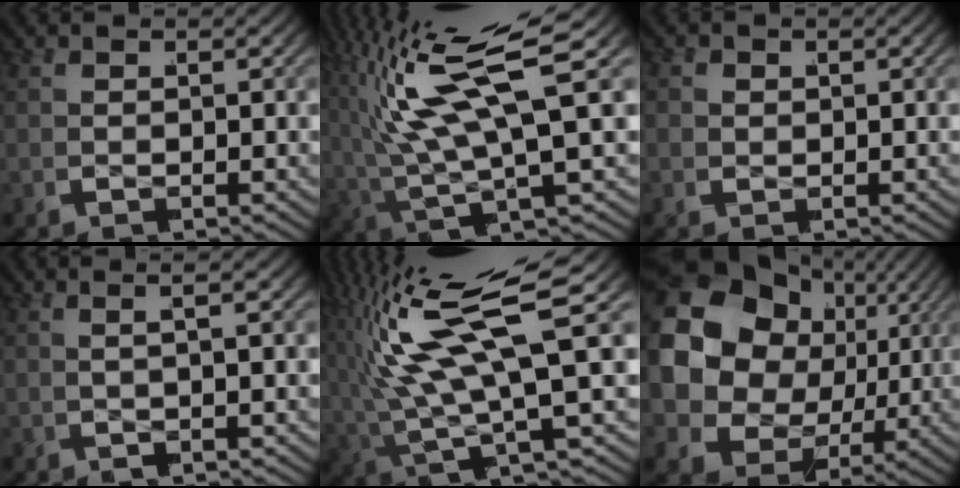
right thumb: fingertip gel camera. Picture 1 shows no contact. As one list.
[{"total": 9.1, "force": [0.0, 4.0, 8.2], "torque": [-0.182, -0.006, 0.005]}, {"total": 0.9, "force": [0.0, 0.9, 0.2], "torque": [-0.008, -0.005, 0.002]}, {"total": 1.5, "force": [-0.2, -1.4, 0.4], "torque": [-0.010, 0.020, -0.006]}, {"total": 10.0, "force": [0.4, 4.2, 9.1], "torque": [-0.199, -0.004, 0.010]}, {"total": 19.4, "force": [0.8, 15.2, 12.0], "torque": [-0.285, -0.014, 0.006]}]